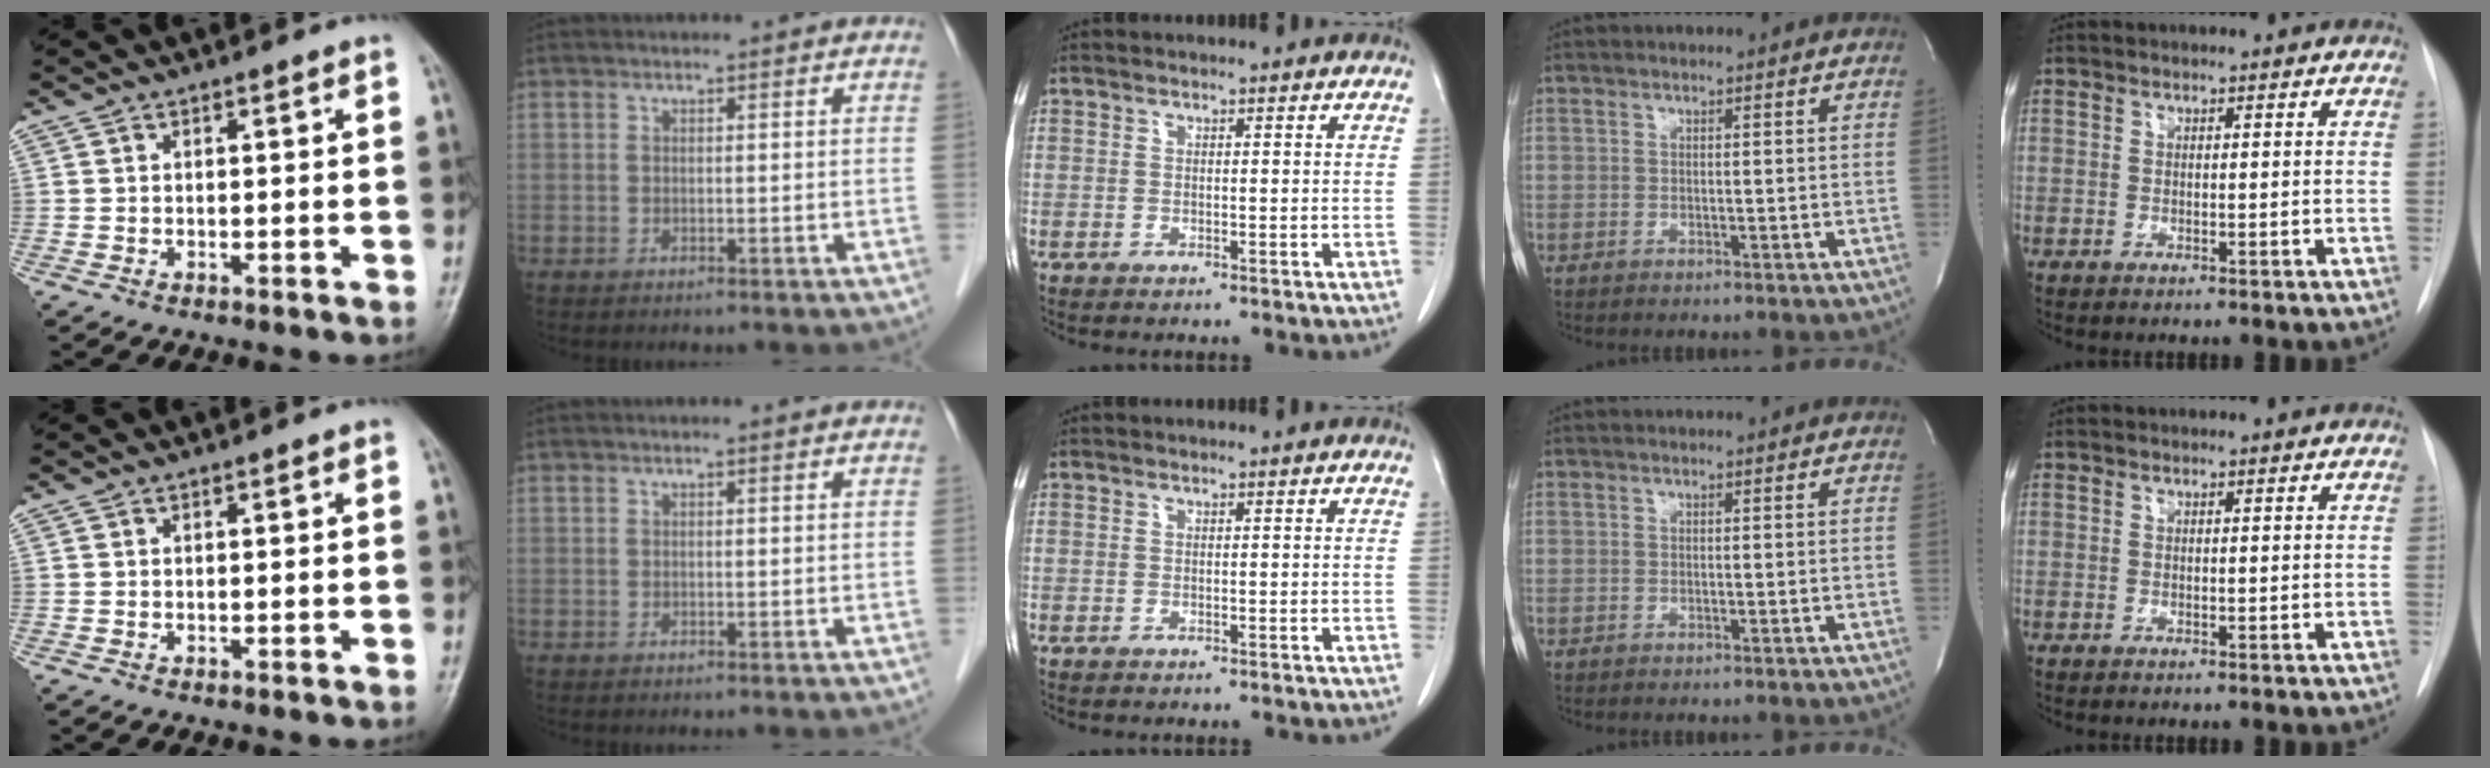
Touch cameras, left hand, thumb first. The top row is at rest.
{}